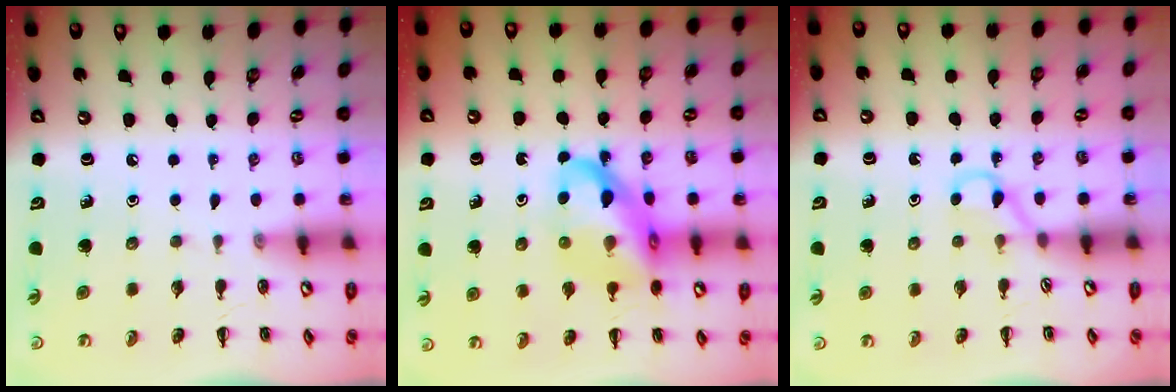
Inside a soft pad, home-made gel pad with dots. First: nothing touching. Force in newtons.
{"total": 16.2, "press": 15.7, "slide": 4.0}
{"total": 2.6, "press": 2.5, "slide": 0.9}